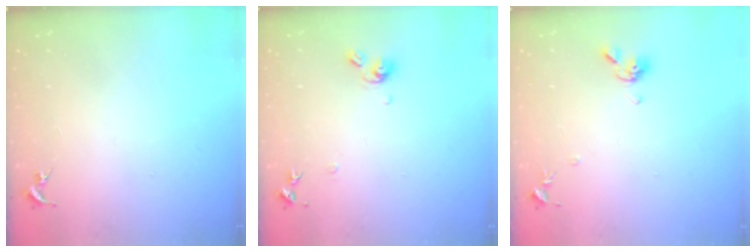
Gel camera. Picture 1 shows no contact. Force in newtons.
{"total": 7.9, "press": 7.9, "slide": 0.8}
{"total": 8.6, "press": 8.5, "slide": 1.1}